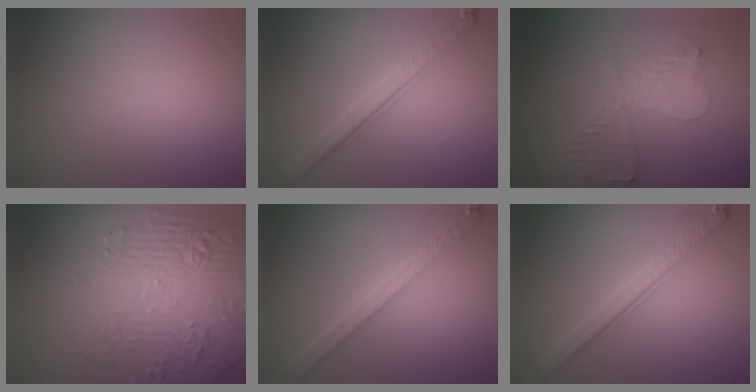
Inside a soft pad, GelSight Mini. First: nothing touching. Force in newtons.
{"total": 3.2, "press": 3.0, "slide": 1.0}
{"total": 4.6, "press": 4.0, "slide": 2.3}
{"total": 6.9, "press": 5.6, "slide": 4.0}
{"total": 4.8, "press": 3.8, "slide": 3.0}
{"total": 3.2, "press": 3.0, "slide": 1.0}